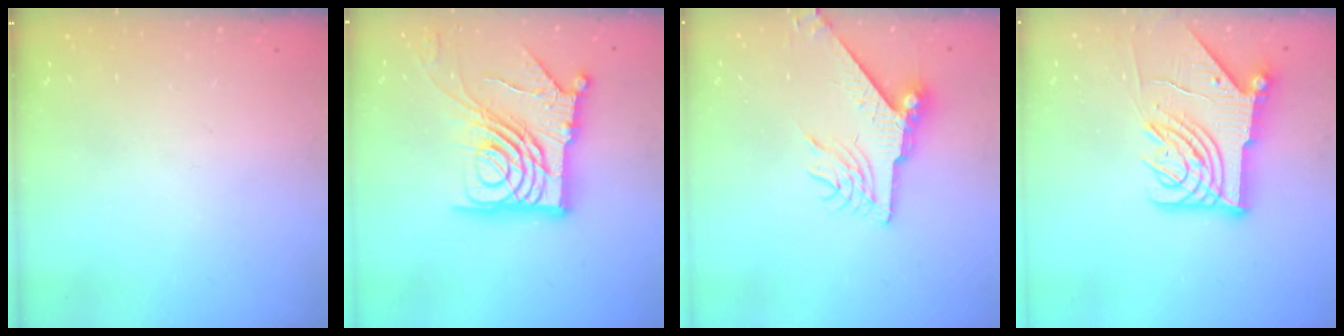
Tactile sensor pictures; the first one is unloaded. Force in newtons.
{"total": 20.3, "press": 20.2, "slide": 2.3}
{"total": 9.2, "press": 9.1, "slide": 0.9}
{"total": 12.0, "press": 11.9, "slide": 1.5}